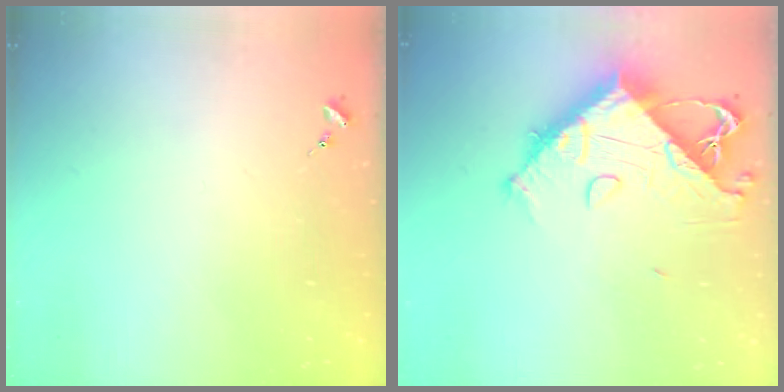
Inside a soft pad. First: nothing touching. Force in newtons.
{"total": 13.1, "press": 13.0, "slide": 1.5}